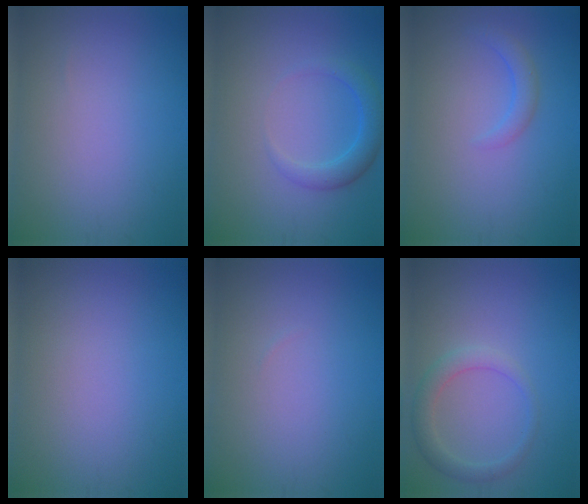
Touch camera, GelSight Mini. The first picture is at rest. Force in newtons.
{"total": 2.6, "press": 2.6, "slide": 0.2}
{"total": 1.6, "press": 1.6, "slide": 0.2}
{"total": 0.0}
{"total": 0.0}
{"total": 2.4, "press": 2.4, "slide": 0.1}